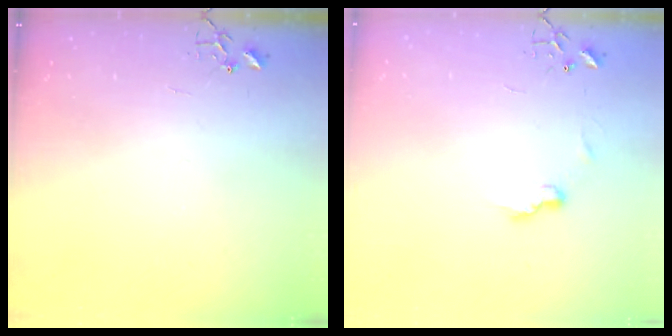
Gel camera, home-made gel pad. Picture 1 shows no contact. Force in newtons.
{"total": 6.7, "press": 6.7, "slide": 0.4}